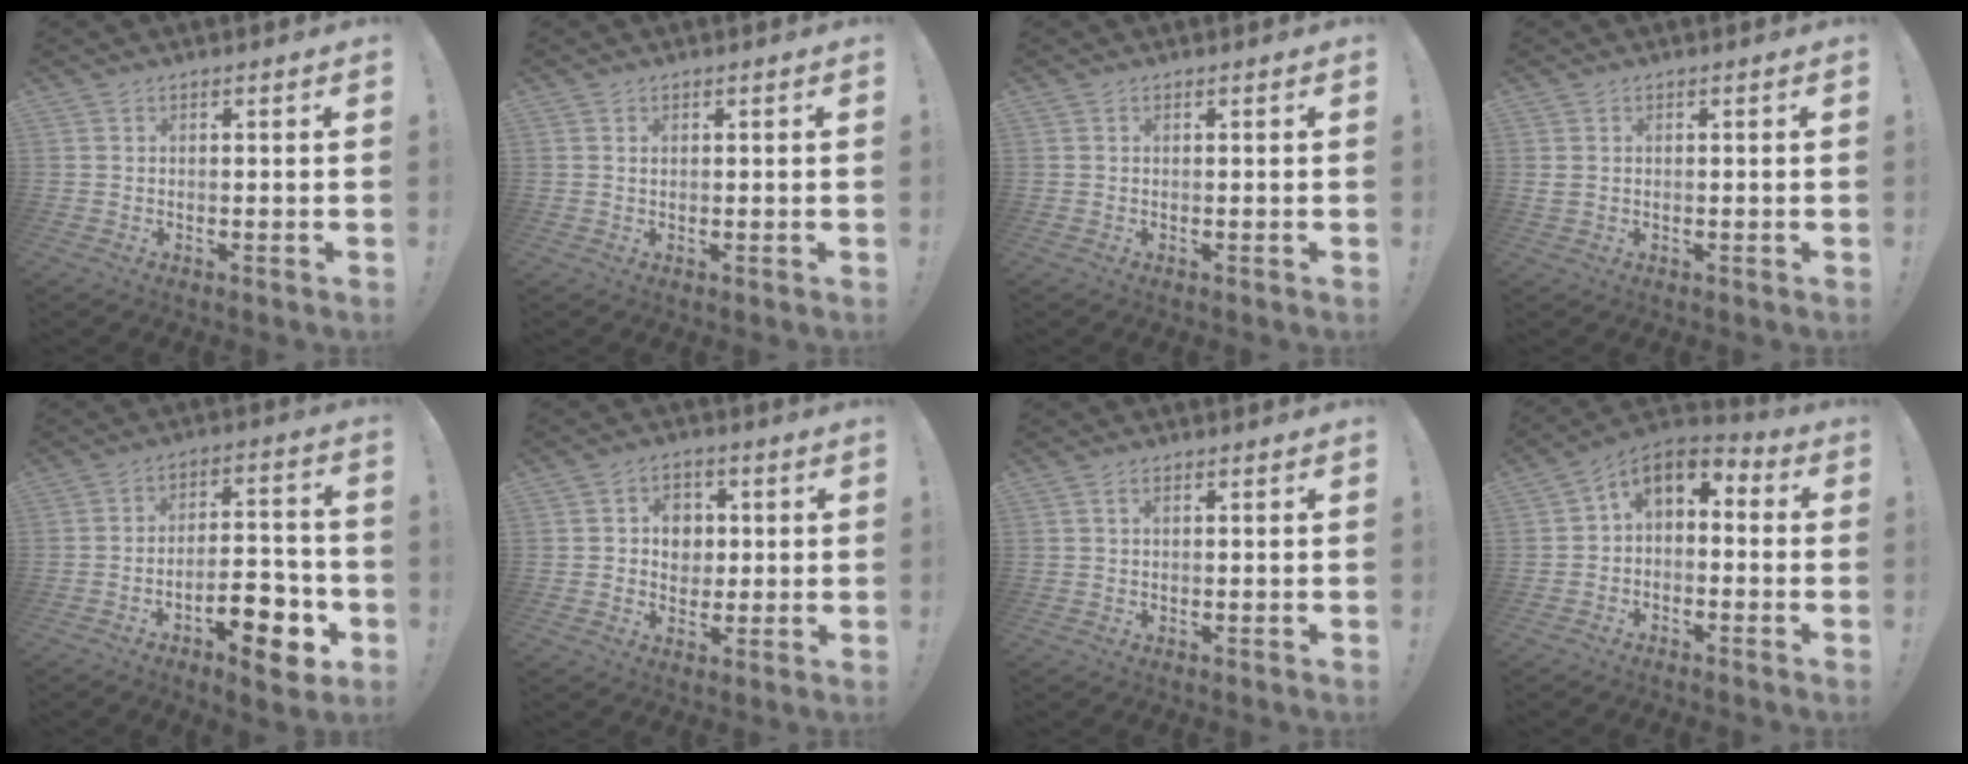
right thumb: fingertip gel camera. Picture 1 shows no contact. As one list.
[{"total": 0.7, "force": [0.4, 0.5, 0.4], "torque": [-0.004, 0.000, 0.006]}, {"total": 0.6, "force": [0.1, -0.3, 0.5], "torque": [-0.006, -0.003, 0.001]}, {"total": 1.3, "force": [0.3, 1.1, 0.8], "torque": [-0.019, 0.006, 0.007]}, {"total": 14.0, "force": [-7.2, 6.0, 10.4], "torque": [-0.123, 0.053, -0.114]}, {"total": 7.2, "force": [1.0, 6.5, 2.8], "torque": [-0.033, -0.006, 0.020]}, {"total": 1.1, "force": [0.4, 0.5, 0.9], "torque": [-0.016, 0.002, 0.005]}, {"total": 5.7, "force": [0.7, 4.2, 3.8], "torque": [-0.063, 0.003, 0.021]}]